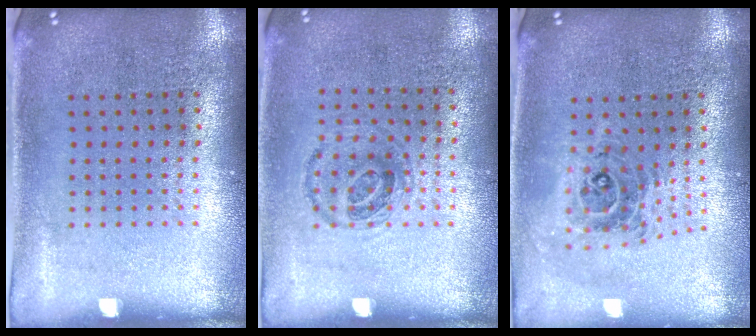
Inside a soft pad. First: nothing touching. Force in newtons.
{"total": 0.9, "press": 0.8, "slide": 0.5}
{"total": 0.9, "press": 0.9, "slide": 0.1}